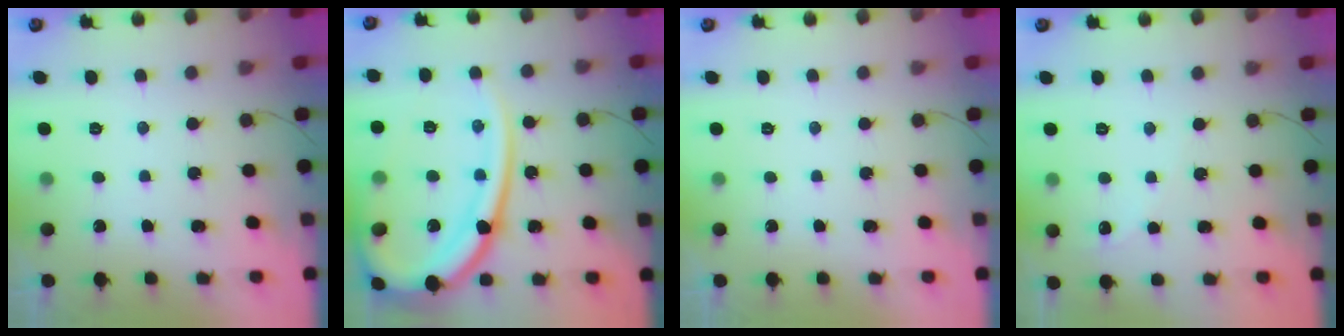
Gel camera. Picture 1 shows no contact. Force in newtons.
{"total": 23.3, "press": 23.1, "slide": 2.6}
{"total": 0.0}
{"total": 3.3, "press": 3.3, "slide": 0.4}